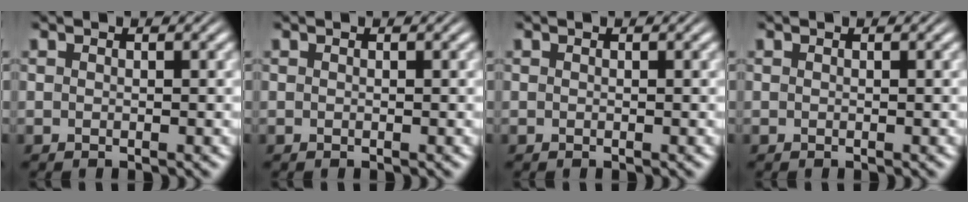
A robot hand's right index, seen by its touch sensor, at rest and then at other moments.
{"total": 0.0}
{"total": 0.0}
{"total": 0.0}